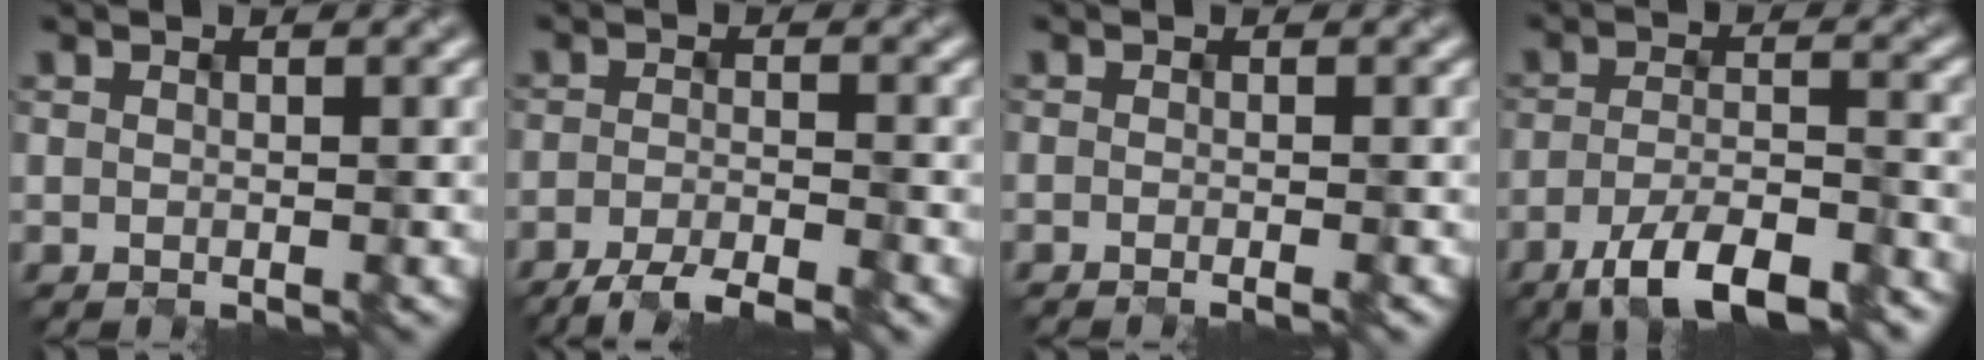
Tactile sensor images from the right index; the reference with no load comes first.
{"total": 4.3, "force": [-3.4, 0.6, 2.5], "torque": [-0.038, -0.005, -0.066]}
{"total": 0.8, "force": [-0.5, 0.2, 0.6], "torque": [-0.004, 0.001, -0.016]}
{"total": 7.0, "force": [-4.8, 2.0, 4.8], "torque": [-0.081, -0.004, -0.081]}